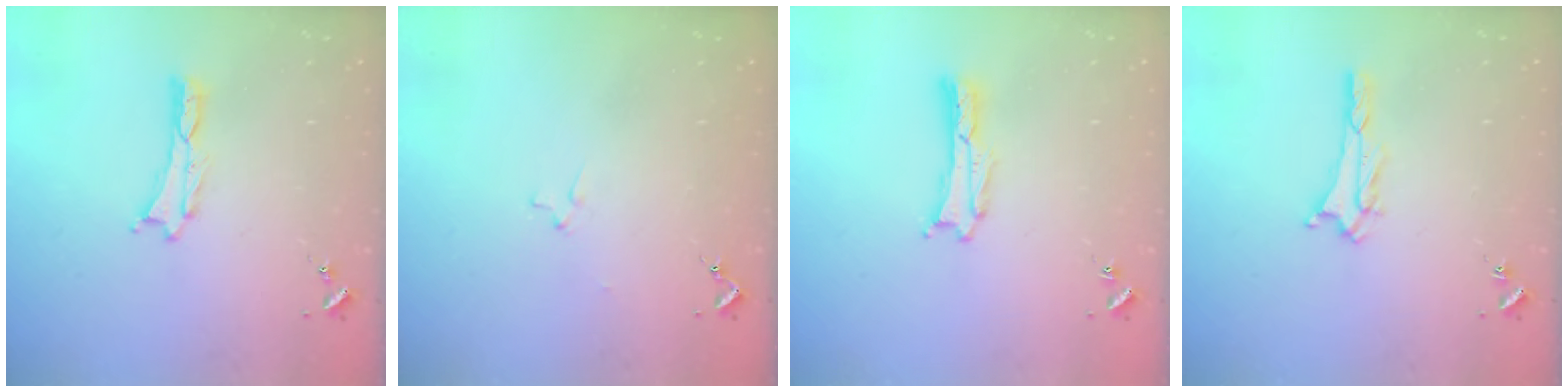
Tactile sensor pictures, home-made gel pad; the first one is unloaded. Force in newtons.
{"total": 1.1, "press": 1.1, "slide": 0.1}
{"total": 0.7, "press": 0.7, "slide": 0.1}
{"total": 2.4, "press": 2.4, "slide": 0.4}